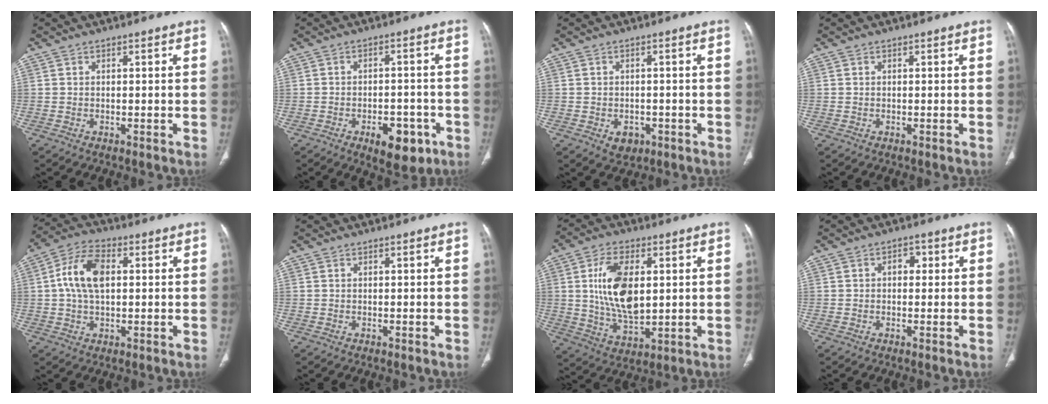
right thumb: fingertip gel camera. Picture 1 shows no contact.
{"total": 8.7, "force": [-4.1, 4.6, 6.2], "torque": [-0.063, 0.018, -0.049]}
{"total": 3.5, "force": [-1.4, 2.6, 1.8], "torque": [-0.015, 0.005, -0.008]}
{"total": 0.0}
{"total": 10.0, "force": [1.4, 5.8, 8.1], "torque": [-0.158, 0.018, 0.022]}
{"total": 0.0}
{"total": 14.1, "force": [2.3, 7.6, 11.6], "torque": [-0.206, -0.013, 0.050]}
{"total": 2.6, "force": [0.4, 1.9, 1.8], "torque": [-0.013, 0.007, 0.001]}